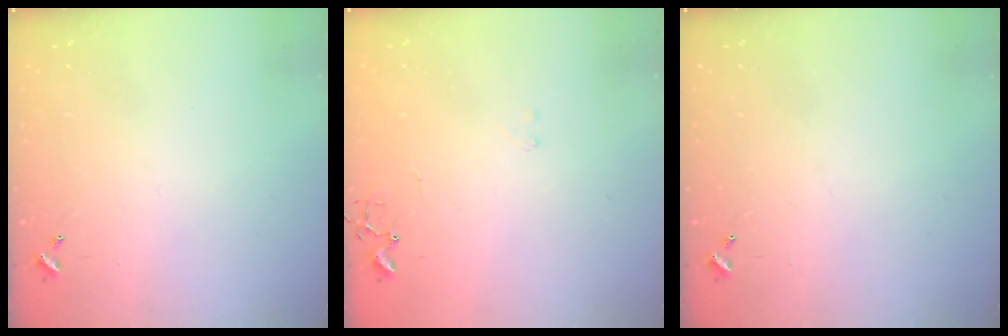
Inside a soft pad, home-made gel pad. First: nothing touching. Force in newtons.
{"total": 8.6, "press": 8.5, "slide": 0.7}
{"total": 0.0}